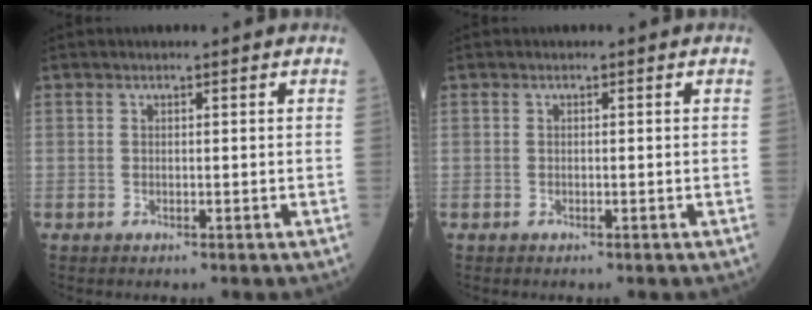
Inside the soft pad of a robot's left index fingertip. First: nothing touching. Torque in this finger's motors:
{"motor_torque": [-0.03, -0.02, 0.00, -0.02]}